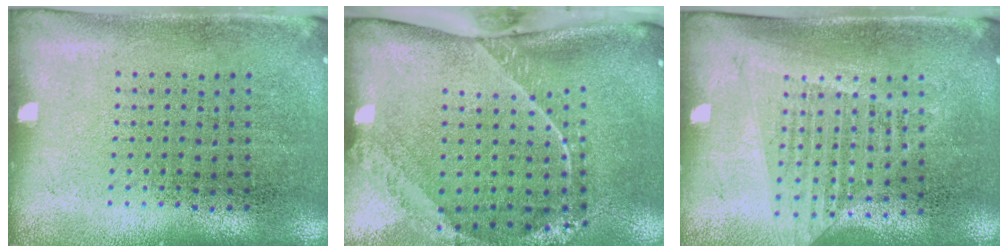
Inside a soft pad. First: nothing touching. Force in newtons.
{"total": 2.6, "press": 1.7, "slide": 2.0}
{"total": 1.2, "press": 1.1, "slide": 0.5}